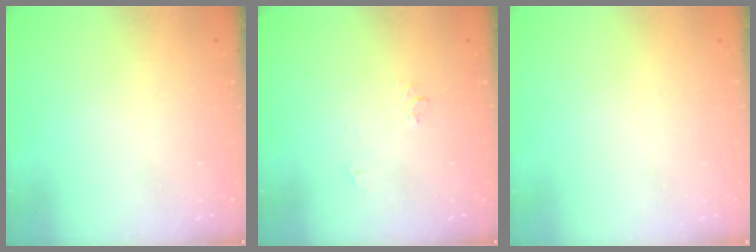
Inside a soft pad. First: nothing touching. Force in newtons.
{"total": 6.6, "press": 6.6, "slide": 0.6}
{"total": 1.6, "press": 1.6, "slide": 0.1}